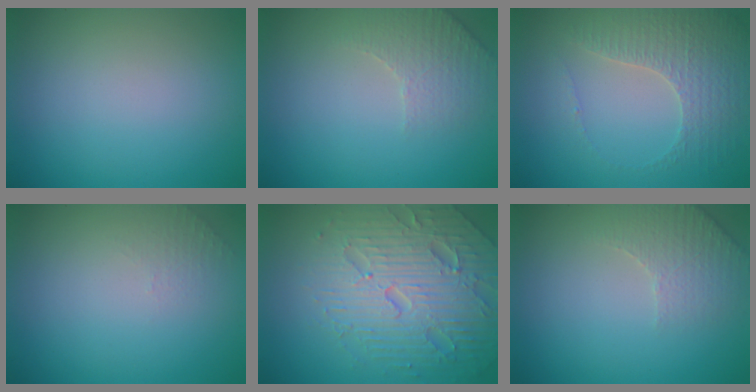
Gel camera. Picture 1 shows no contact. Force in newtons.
{"total": 2.8, "press": 2.7, "slide": 0.8}
{"total": 3.3, "press": 3.2, "slide": 0.8}
{"total": 0.5, "press": 0.4, "slide": 0.4}
{"total": 7.4, "press": 7.3, "slide": 1.6}
{"total": 2.8, "press": 2.7, "slide": 0.8}